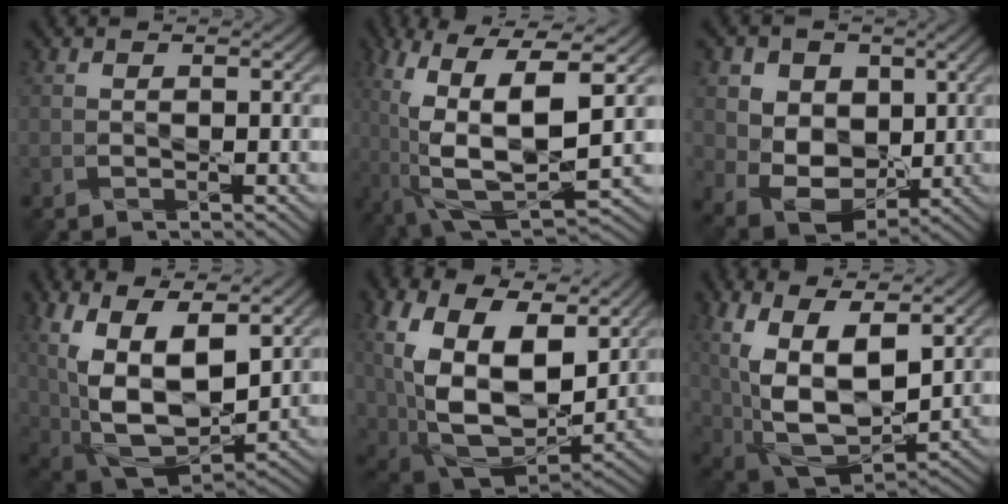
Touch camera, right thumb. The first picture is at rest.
{"total": 15.2, "force": [0.3, 6.4, 13.8], "torque": [-0.288, -0.019, 0.019]}
{"total": 10.0, "force": [2.3, 8.2, 5.3], "torque": [-0.131, -0.004, 0.035]}
{"total": 17.0, "force": [4.8, 9.7, 13.1], "torque": [-0.276, -0.003, 0.096]}
{"total": 18.5, "force": [4.9, 11.8, 13.3], "torque": [-0.280, -0.005, 0.105]}
{"total": 15.4, "force": [4.1, 8.8, 12.0], "torque": [-0.263, -0.010, 0.089]}